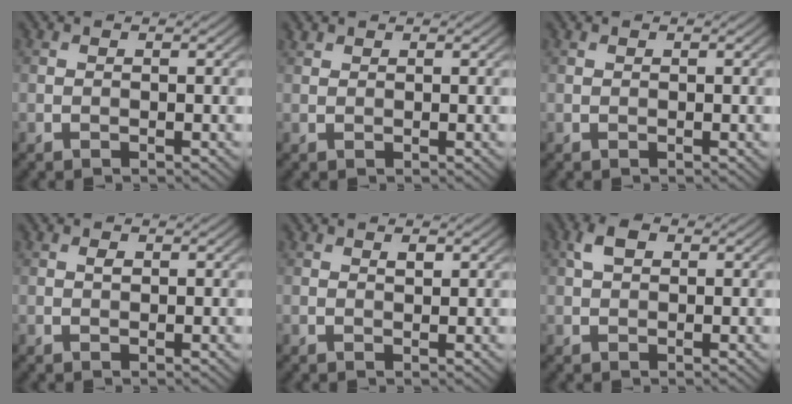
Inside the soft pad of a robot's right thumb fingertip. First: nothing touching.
{"total": 0.7, "force": [0.7, 0.2, 0.2], "torque": [-0.009, 0.003, 0.018]}
{"total": 0.0}
{"total": 0.8, "force": [0.3, 0.4, 0.6], "torque": [-0.011, 0.000, 0.005]}
{"total": 0.9, "force": [0.6, 0.4, 0.7], "torque": [-0.013, -0.004, 0.010]}
{"total": 2.7, "force": [0.9, 1.6, 2.0], "torque": [-0.044, 0.008, 0.014]}